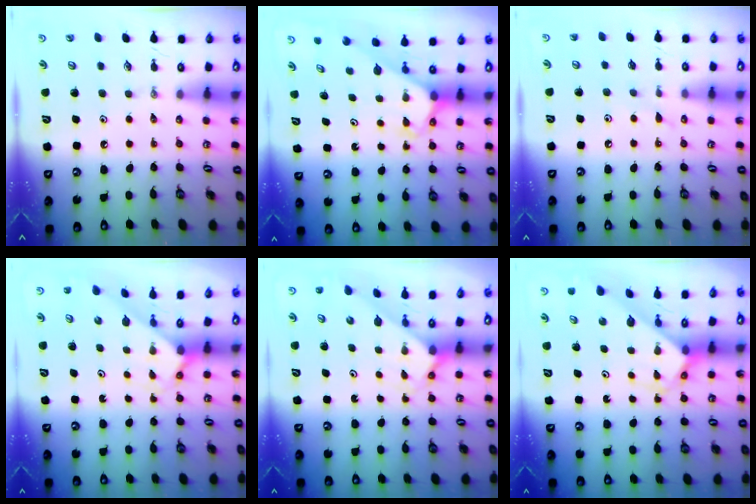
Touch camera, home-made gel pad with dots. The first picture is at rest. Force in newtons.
{"total": 2.8, "press": 2.8, "slide": 0.2}
{"total": 4.6, "press": 4.5, "slide": 0.6}
{"total": 2.6, "press": 2.6, "slide": 0.2}
{"total": 2.6, "press": 2.6, "slide": 0.3}
{"total": 2.9, "press": 2.9, "slide": 0.1}